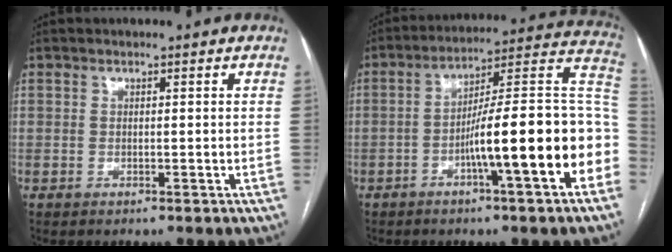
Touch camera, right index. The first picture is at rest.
{"total": 18.8, "force": [-5.5, 1.6, 17.9], "torque": [-0.198, 0.036, -0.079]}